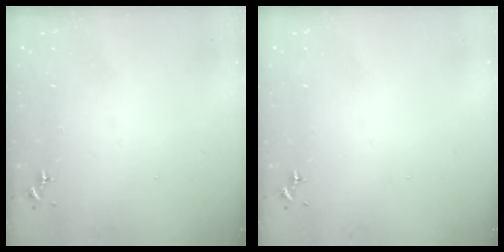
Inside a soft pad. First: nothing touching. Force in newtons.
{"total": 0.0}